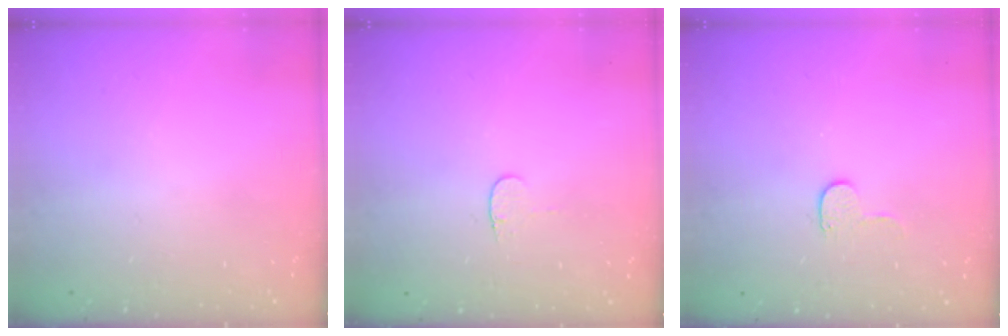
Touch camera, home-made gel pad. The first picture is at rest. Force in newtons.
{"total": 3.2, "press": 3.1, "slide": 0.4}
{"total": 4.1, "press": 4.1, "slide": 0.4}